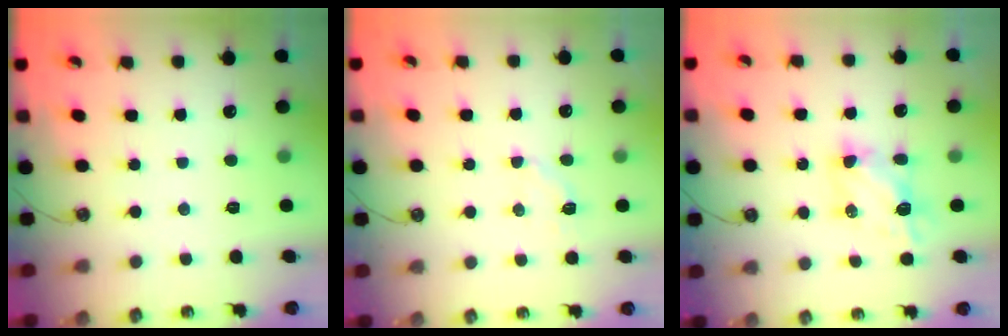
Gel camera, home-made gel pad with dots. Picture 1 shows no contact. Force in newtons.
{"total": 2.8, "press": 2.5, "slide": 1.1}
{"total": 6.1, "press": 6.1, "slide": 0.3}